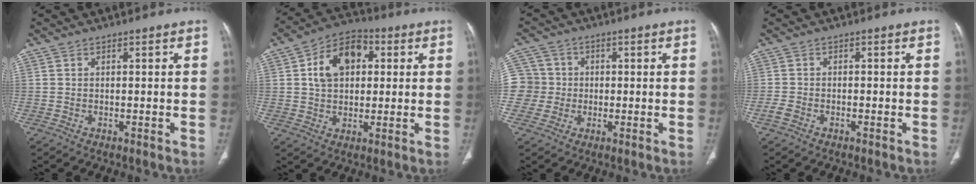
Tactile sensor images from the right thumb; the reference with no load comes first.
{"total": 11.9, "force": [2.7, 8.3, 8.1], "torque": [-0.111, 0.012, 0.035]}
{"total": 7.4, "force": [-0.6, 7.3, 0.8], "torque": [0.002, 0.016, -0.014]}
{"total": 1.9, "force": [-1.0, 1.2, 1.2], "torque": [-0.033, 0.001, -0.019]}